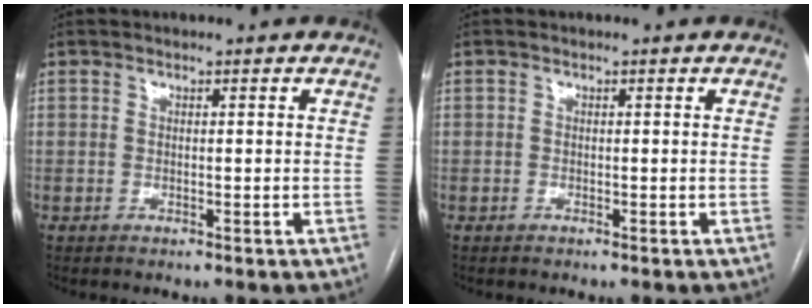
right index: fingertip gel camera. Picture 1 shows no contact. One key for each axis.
{"total": 0.5, "fx": -0.2, "fy": 0.5, "fz": -0.1, "tx": 0.000, "ty": 0.006, "tz": -0.007}